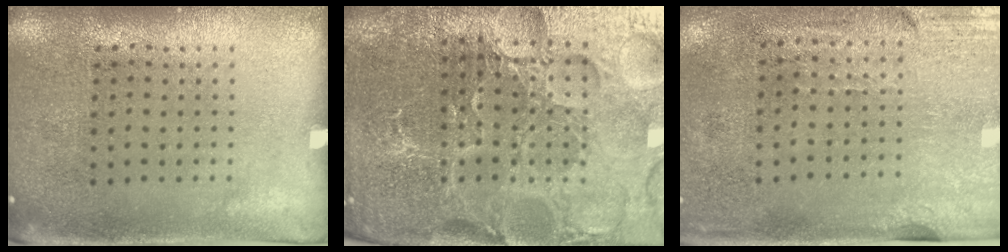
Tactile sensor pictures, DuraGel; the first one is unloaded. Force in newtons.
{"total": 5.1, "press": 4.8, "slide": 1.7}
{"total": 3.0, "press": 2.5, "slide": 1.6}